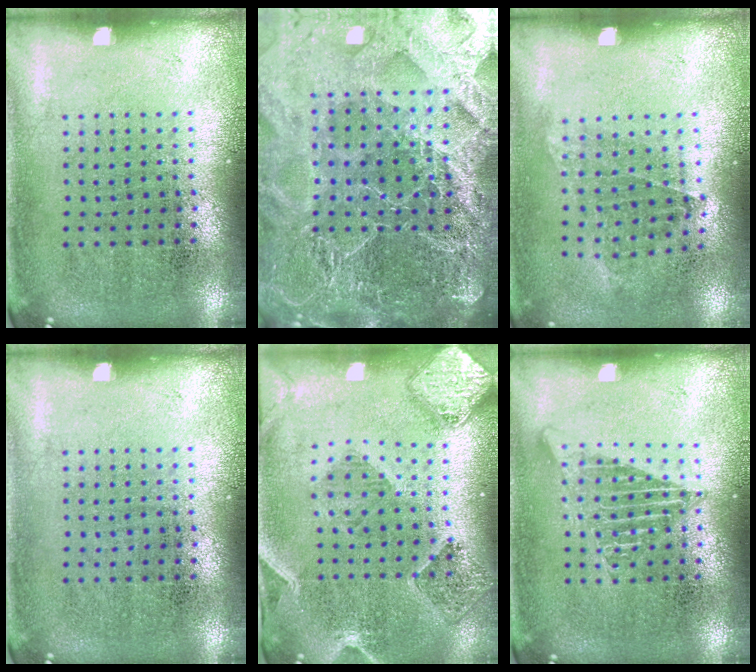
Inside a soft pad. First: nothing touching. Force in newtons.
{"total": 6.4, "press": 5.5, "slide": 3.3}
{"total": 1.0, "press": 0.8, "slide": 0.6}
{"total": 0.0}
{"total": 1.6, "press": 1.6, "slide": 0.3}
{"total": 2.4, "press": 2.3, "slide": 0.2}